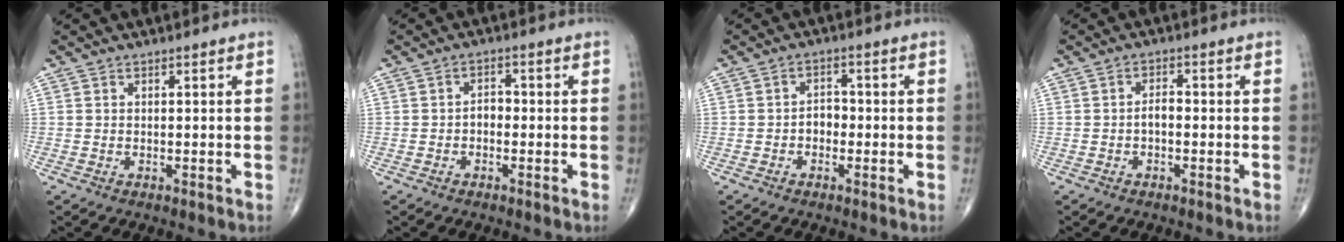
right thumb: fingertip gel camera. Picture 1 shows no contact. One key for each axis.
{"total": 2.2, "fx": -0.7, "fy": 1.5, "fz": 1.4, "tx": -0.010, "ty": 0.011, "tz": -0.018}
{"total": 2.8, "fx": -0.9, "fy": 2.1, "fz": 1.7, "tx": -0.010, "ty": 0.013, "tz": -0.022}
{"total": 2.0, "fx": -0.6, "fy": 1.1, "fz": 1.6, "tx": -0.019, "ty": 0.010, "tz": -0.012}